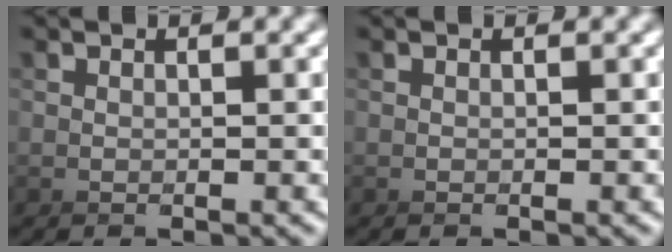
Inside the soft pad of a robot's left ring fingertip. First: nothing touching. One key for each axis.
{"total": 0.0}